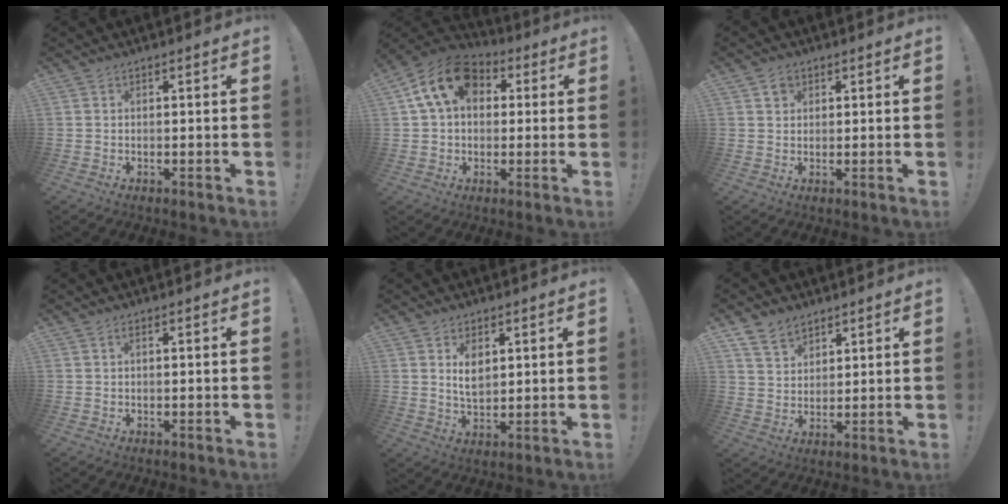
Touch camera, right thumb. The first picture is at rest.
{"total": 15.0, "force": [5.1, 10.3, 9.6], "torque": [-0.153, 0.000, 0.098]}
{"total": 2.8, "force": [1.6, 2.2, 0.7], "torque": [-0.002, -0.005, 0.028]}
{"total": 0.6, "force": [0.1, 0.0, 0.6], "torque": [-0.010, 0.000, 0.001]}
{"total": 5.5, "force": [2.4, 3.5, 3.5], "torque": [-0.054, -0.013, 0.043]}
{"total": 7.5, "force": [5.5, 4.6, 2.3], "torque": [-0.042, -0.028, 0.107]}